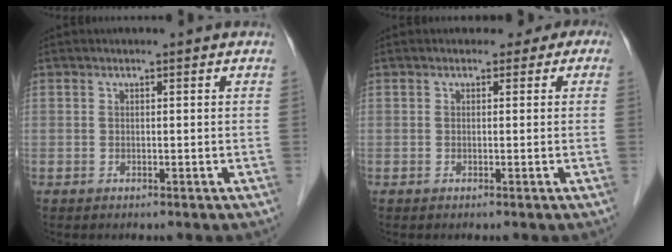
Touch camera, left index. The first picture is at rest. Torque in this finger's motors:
{"motor_torque": [0.79, -0.58, 0.27, 0.03]}